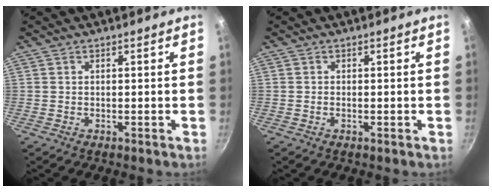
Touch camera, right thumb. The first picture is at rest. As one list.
[{"total": 0.5, "force": [-0.2, 0.2, 0.5], "torque": [-0.009, 0.001, -0.004]}]